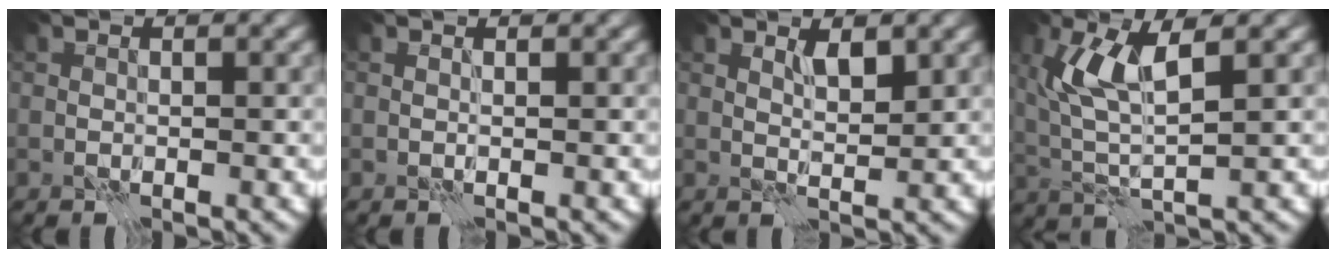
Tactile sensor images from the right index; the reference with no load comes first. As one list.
[{"total": 0.6, "force": [0.4, -0.5, 0.1], "torque": [0.000, 0.004, 0.003]}, {"total": 1.5, "force": [1.2, 0.0, 0.9], "torque": [-0.015, -0.001, 0.020]}, {"total": 5.7, "force": [2.6, 1.4, 4.8], "torque": [-0.110, 0.000, 0.050]}]